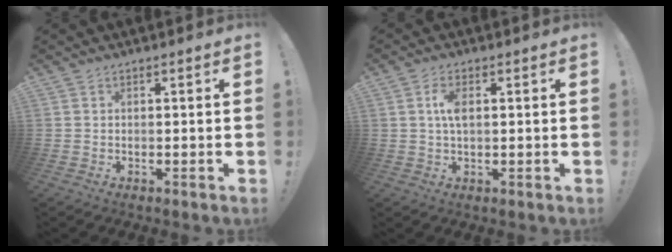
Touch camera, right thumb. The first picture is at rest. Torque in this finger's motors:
{"motor_torque": [0.33, 0.00, 0.69, -0.23, 0.16]}